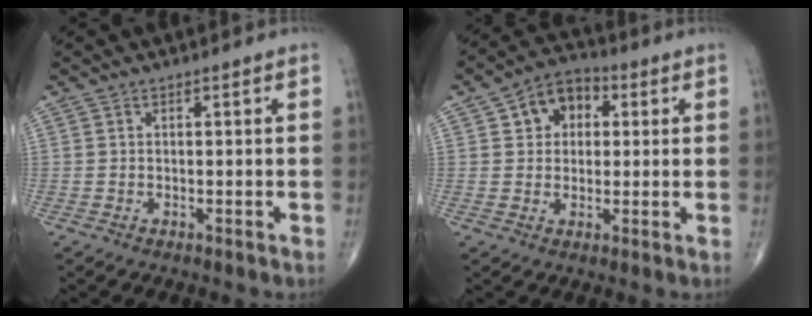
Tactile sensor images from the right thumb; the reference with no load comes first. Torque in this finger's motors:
{"motor_torque": [-0.44, 0.68, 0.45, 0.47, 0.10]}